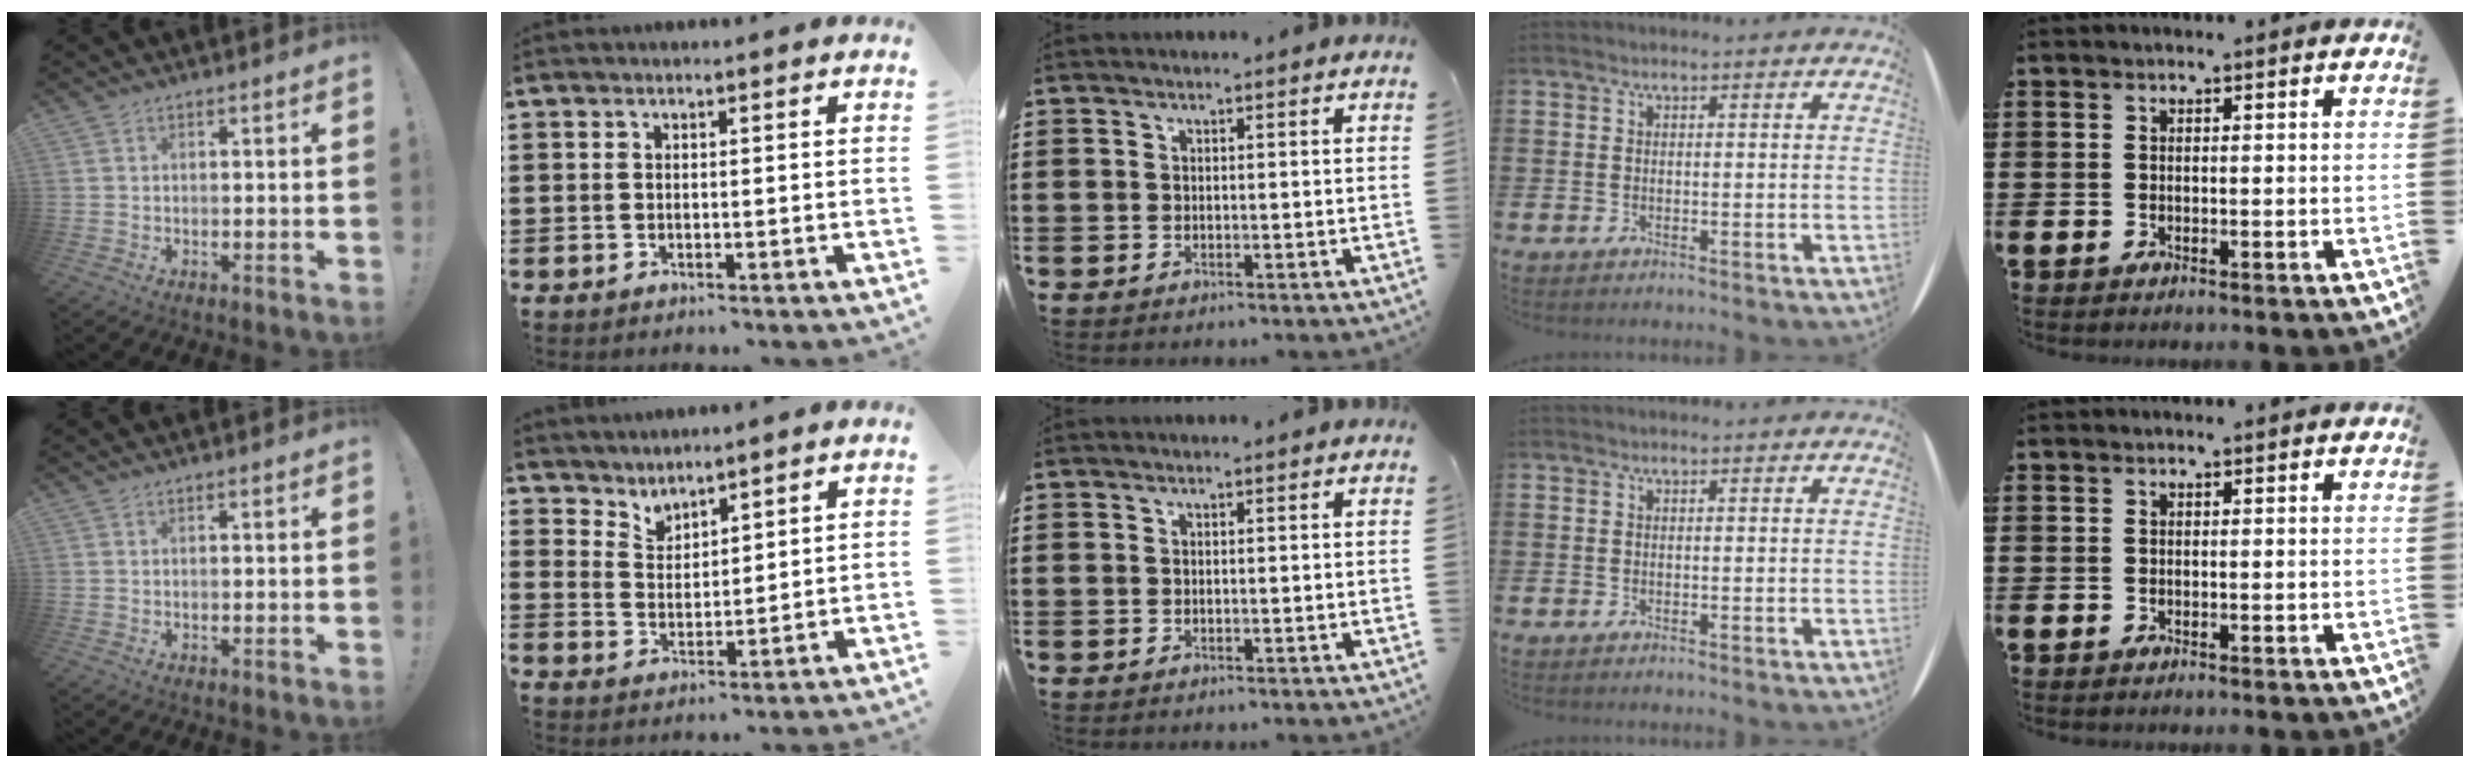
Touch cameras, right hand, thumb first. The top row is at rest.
{"index": {"total": 3.2, "force": [3.1, 0.5, -0.8], "torque": [-0.001, -0.011, 0.059]}}